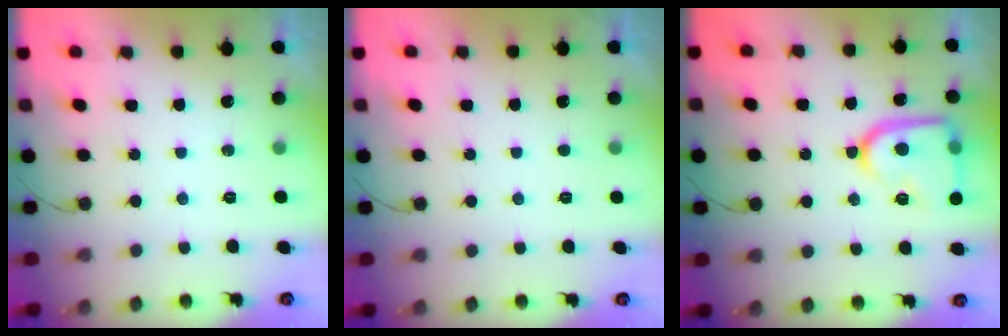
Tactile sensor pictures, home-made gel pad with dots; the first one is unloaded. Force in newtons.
{"total": 1.7, "press": 1.7, "slide": 0.2}
{"total": 17.5, "press": 17.4, "slide": 1.7}